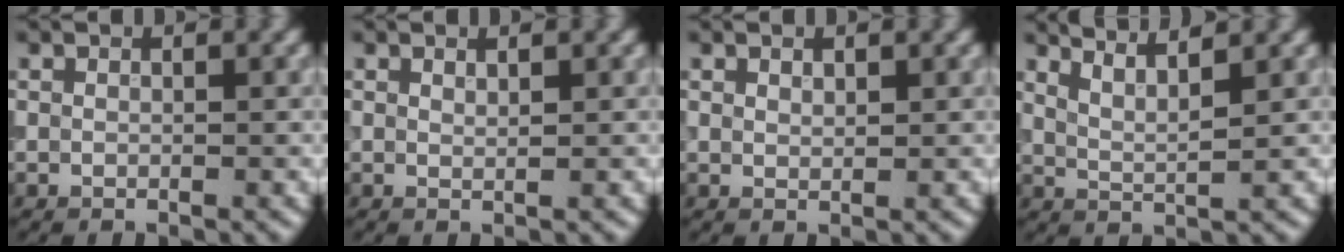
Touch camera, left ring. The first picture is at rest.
{"total": 0.8, "force": [0.5, 0.2, 0.6], "torque": [-0.003, -0.001, 0.008]}
{"total": 0.8, "force": [0.6, 0.3, 0.4], "torque": [-0.009, -0.001, 0.012]}
{"total": 3.9, "force": [3.2, 0.8, 2.1], "torque": [-0.024, 0.011, 0.039]}